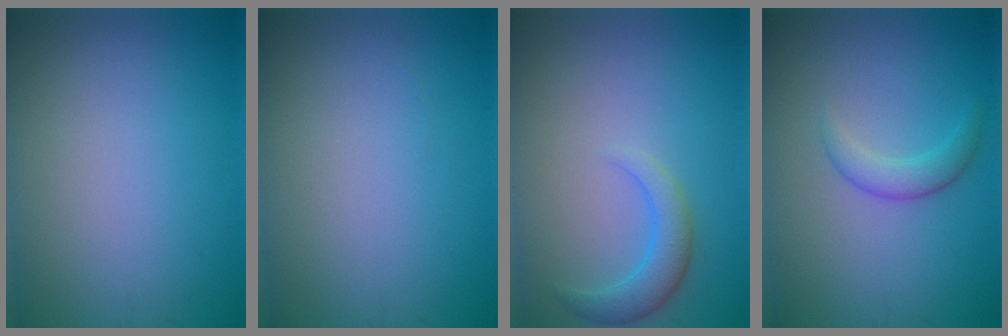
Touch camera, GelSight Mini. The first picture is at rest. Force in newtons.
{"total": 0.0}
{"total": 2.8, "press": 2.8, "slide": 0.3}
{"total": 2.1, "press": 2.1, "slide": 0.1}